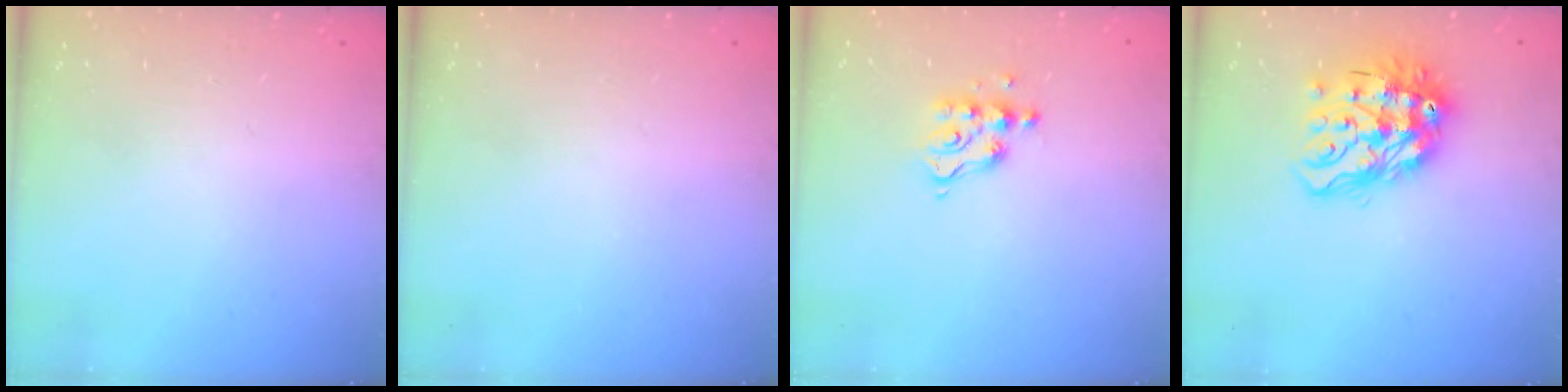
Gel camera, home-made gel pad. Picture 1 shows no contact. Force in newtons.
{"total": 0.0}
{"total": 6.8, "press": 6.8, "slide": 0.3}
{"total": 15.8, "press": 15.7, "slide": 1.7}